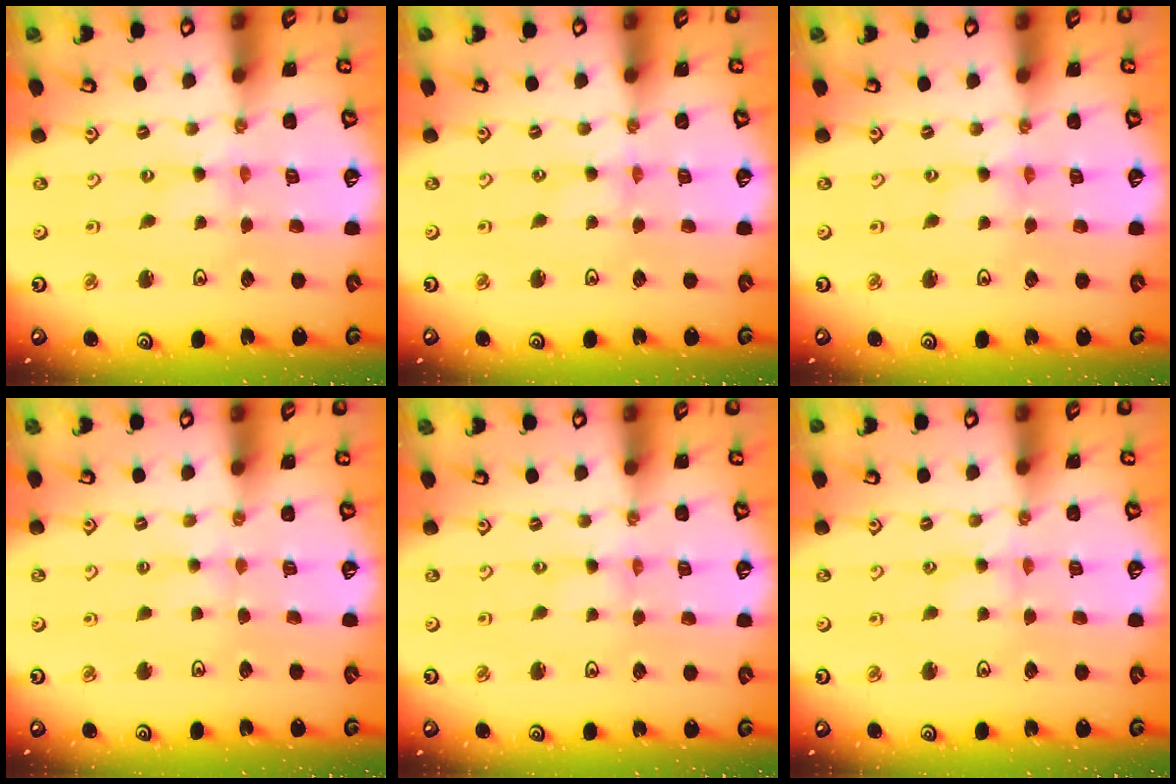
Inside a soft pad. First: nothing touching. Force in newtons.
{"total": 0.8, "press": 0.8, "slide": 0.2}
{"total": 0.0}
{"total": 2.2, "press": 2.2, "slide": 0.4}
{"total": 0.0}
{"total": 3.6, "press": 3.6, "slide": 0.5}